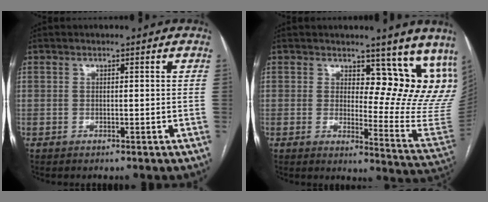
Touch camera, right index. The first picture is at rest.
{"total": 13.3, "force": [10.3, 4.3, 7.2], "torque": [-0.062, -0.042, 0.102]}